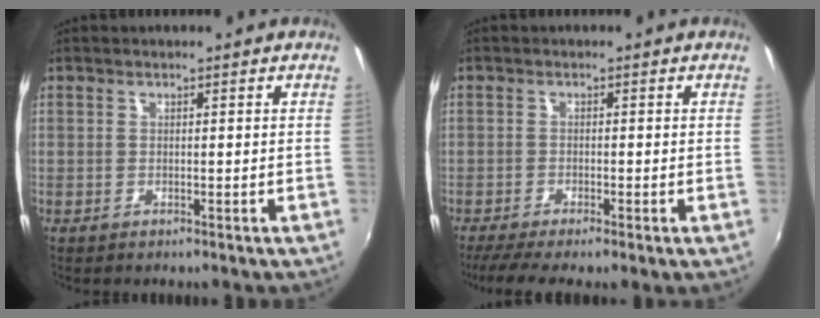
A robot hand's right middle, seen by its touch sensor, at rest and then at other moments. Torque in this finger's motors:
{"motor_torque": [1.14, -1.00, 0.13, 0.05]}